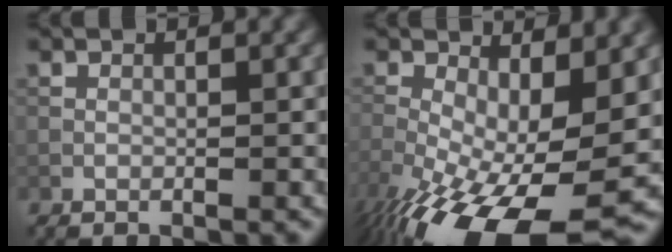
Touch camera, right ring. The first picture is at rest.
{"total": 14.3, "force": [-5.7, 5.6, 11.9], "torque": [-0.220, -0.041, -0.086]}